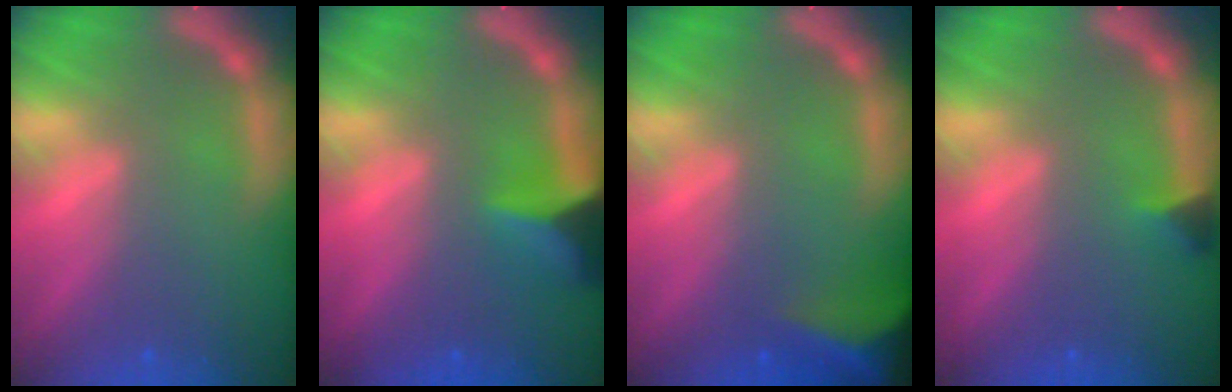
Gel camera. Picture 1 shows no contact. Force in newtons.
{"total": 5.0}
{"total": 9.5}
{"total": 1.4}